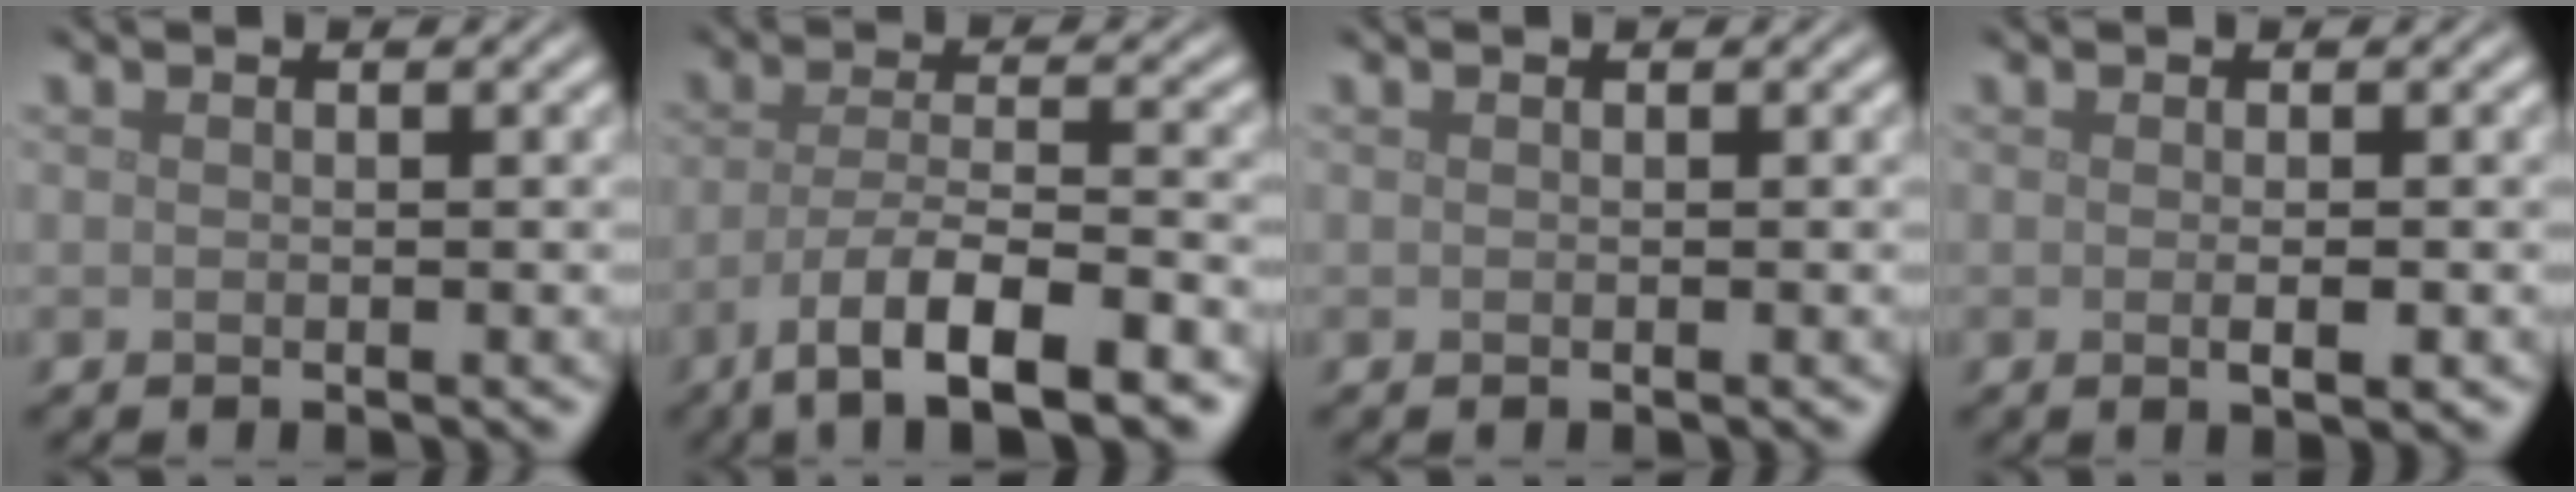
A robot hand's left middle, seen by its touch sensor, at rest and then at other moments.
{"total": 8.5, "force": [-5.2, 2.2, 6.4], "torque": [-0.110, -0.009, -0.091]}
{"total": 0.0}
{"total": 1.4, "force": [-0.2, 0.3, 1.4], "torque": [-0.021, -0.003, -0.003]}